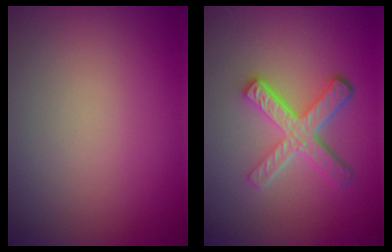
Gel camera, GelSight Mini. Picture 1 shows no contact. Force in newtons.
{"total": 5.1, "press": 3.6, "slide": 3.5}